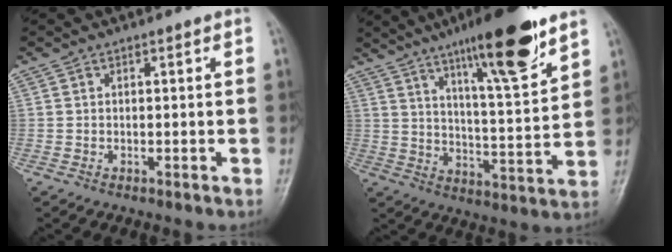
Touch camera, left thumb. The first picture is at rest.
{"total": 17.4, "force": [11.2, 2.9, 12.9], "torque": [-0.183, -0.059, 0.180]}